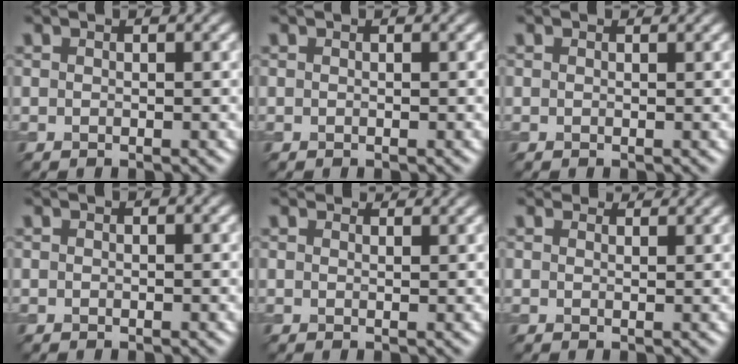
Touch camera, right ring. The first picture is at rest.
{"total": 0.0}
{"total": 0.0}
{"total": 0.0}
{"total": 2.4, "force": [2.3, 0.4, 0.5], "torque": [-0.018, 0.002, 0.023]}
{"total": 2.8, "force": [2.6, 0.6, 0.6], "torque": [-0.017, 0.001, 0.029]}